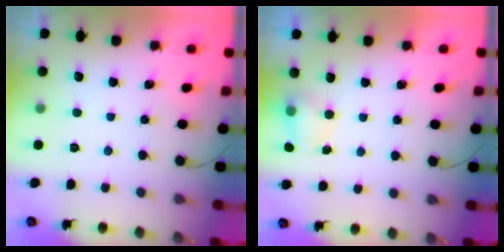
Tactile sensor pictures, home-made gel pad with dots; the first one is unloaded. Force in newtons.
{"total": 4.2, "press": 4.0, "slide": 1.0}